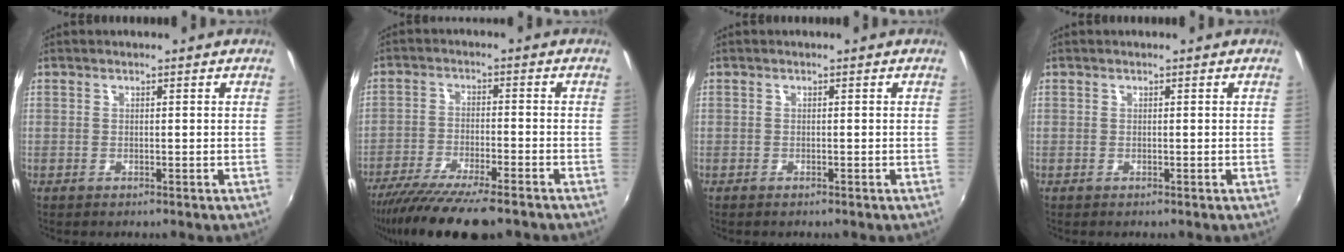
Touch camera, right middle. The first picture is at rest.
{"total": 14.6, "force": [-11.9, 1.7, 8.2], "torque": [-0.161, -0.047, -0.198]}
{"total": 0.8, "force": [-0.2, -0.8, -0.2], "torque": [0.007, -0.006, -0.006]}
{"total": 0.0}